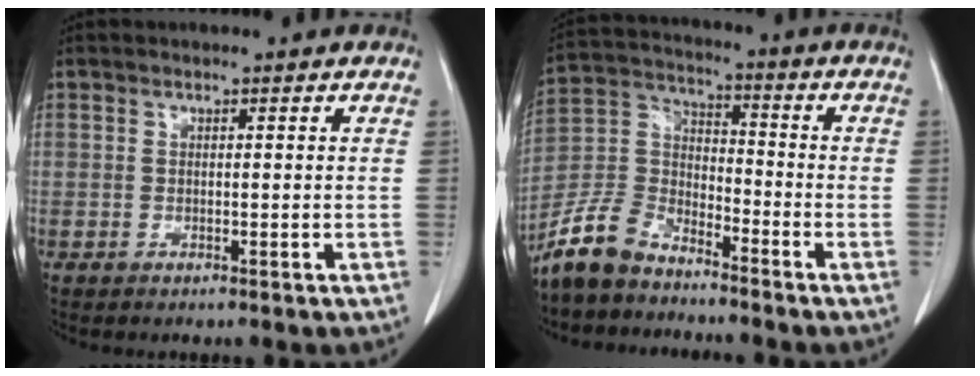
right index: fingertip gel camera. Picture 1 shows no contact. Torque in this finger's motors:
{"motor_torque": [-0.20, -0.42, -0.26, -0.21]}